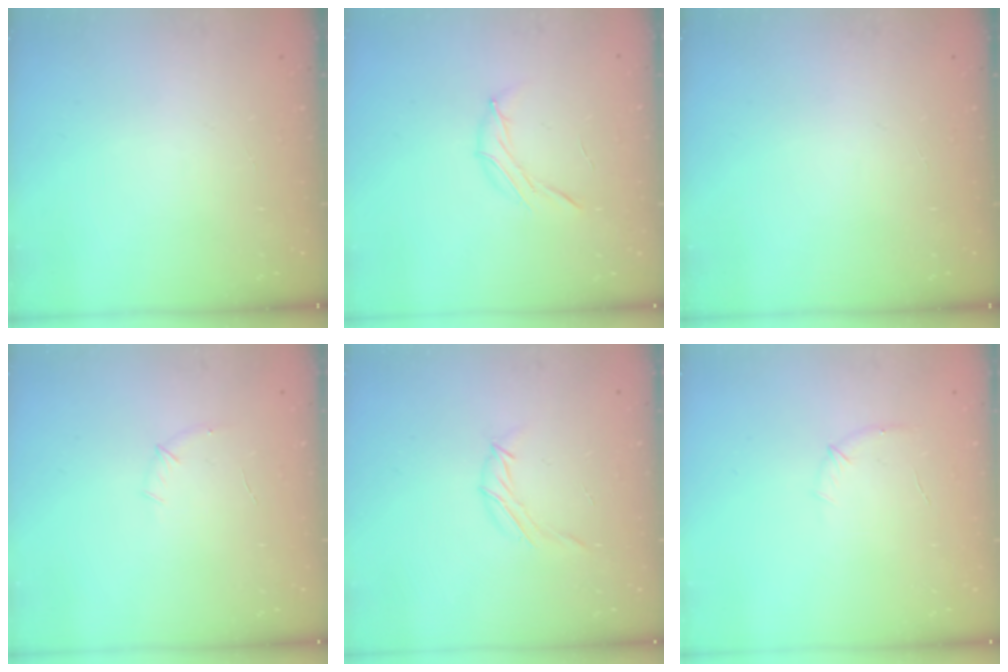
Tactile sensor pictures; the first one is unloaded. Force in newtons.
{"total": 7.0, "press": 6.9, "slide": 1.4}
{"total": 0.0}
{"total": 5.0, "press": 4.8, "slide": 1.4}
{"total": 5.5, "press": 5.4, "slide": 1.2}
{"total": 5.5, "press": 5.3, "slide": 1.5}